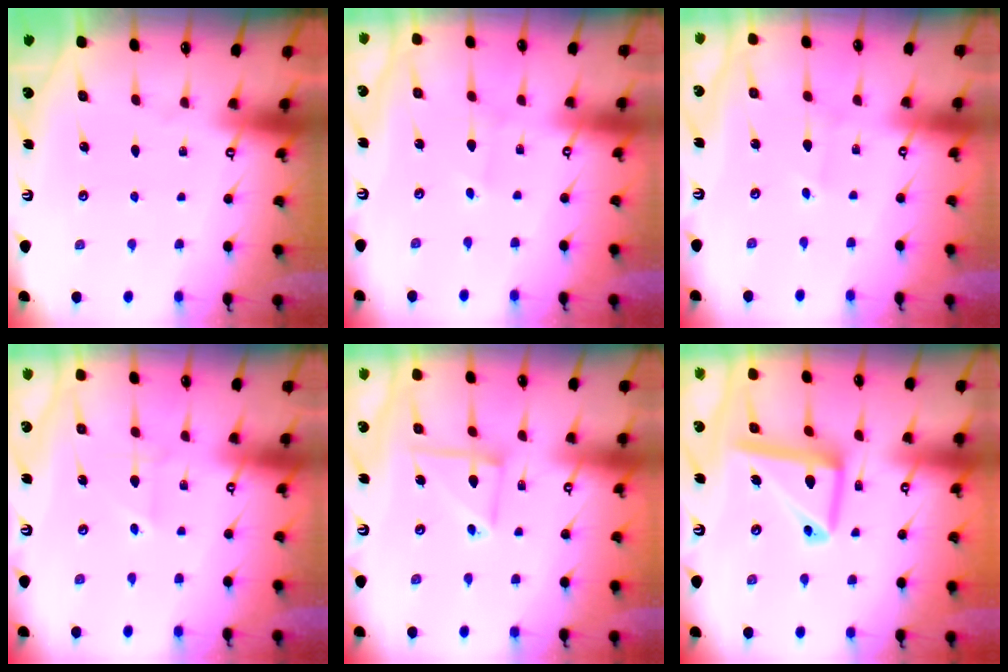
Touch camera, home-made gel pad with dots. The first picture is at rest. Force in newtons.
{"total": 0.6, "press": 0.6, "slide": 0.0}
{"total": 0.6, "press": 0.6, "slide": 0.0}
{"total": 2.3, "press": 2.3, "slide": 0.1}
{"total": 7.9, "press": 7.9, "slide": 0.7}
{"total": 14.0, "press": 13.9, "slide": 1.6}